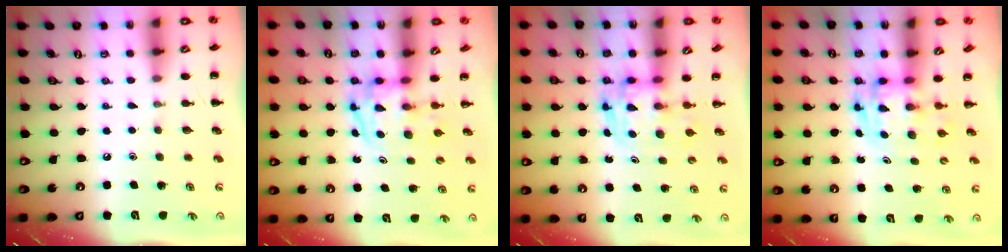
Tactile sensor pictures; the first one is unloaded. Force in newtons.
{"total": 4.0, "press": 3.9, "slide": 0.6}
{"total": 3.5, "press": 3.4, "slide": 0.7}
{"total": 3.3, "press": 3.2, "slide": 0.6}